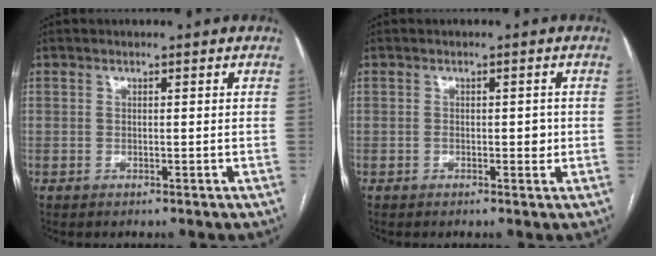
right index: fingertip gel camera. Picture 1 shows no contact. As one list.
[{"total": 1.9, "force": [-0.3, 1.0, 1.6], "torque": [-0.022, 0.001, -0.002]}]